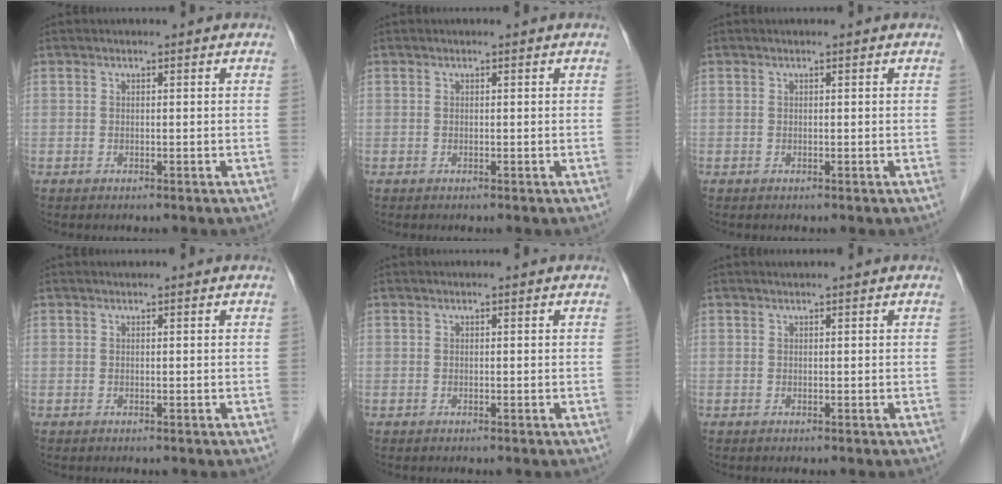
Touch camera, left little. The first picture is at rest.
{"total": 0.0}
{"total": 0.0}
{"total": 0.0}
{"total": 0.0}
{"total": 0.0}